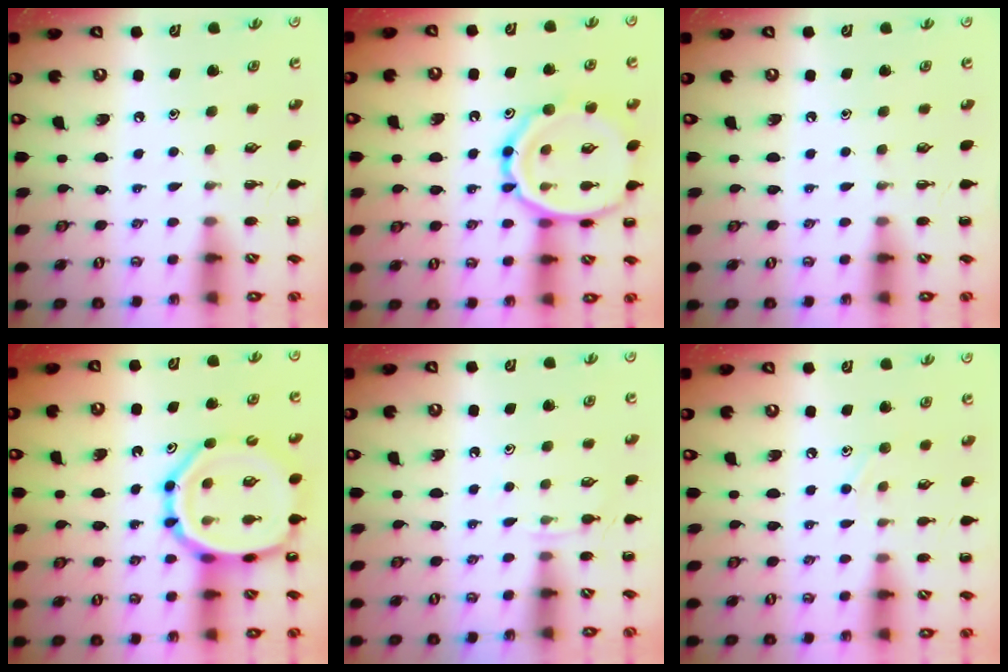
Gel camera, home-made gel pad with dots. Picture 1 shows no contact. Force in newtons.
{"total": 17.7, "press": 17.7, "slide": 1.3}
{"total": 0.0}
{"total": 17.6, "press": 17.3, "slide": 3.1}
{"total": 4.7, "press": 4.6, "slide": 1.3}
{"total": 6.1, "press": 5.7, "slide": 2.1}